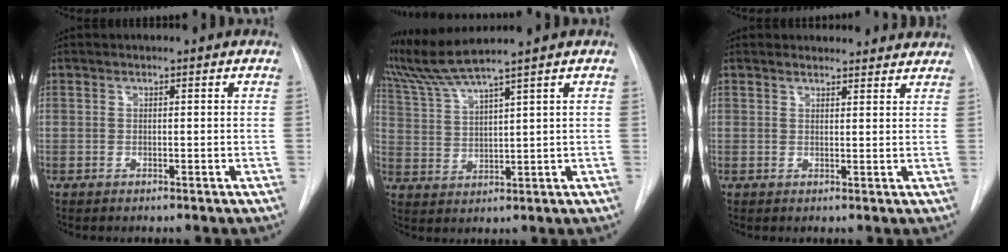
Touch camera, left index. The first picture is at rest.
{"total": 7.0, "force": [6.1, -2.5, 2.3], "torque": [-0.063, 0.000, 0.131]}
{"total": 7.8, "force": [7.4, 2.2, 0.9], "torque": [0.013, 0.013, 0.066]}